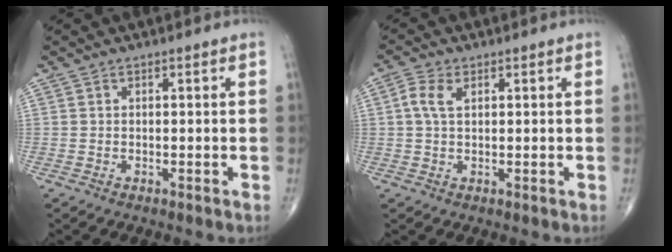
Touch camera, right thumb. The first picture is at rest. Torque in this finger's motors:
{"motor_torque": [0.45, 0.50, -0.01, -0.01, 0.00]}